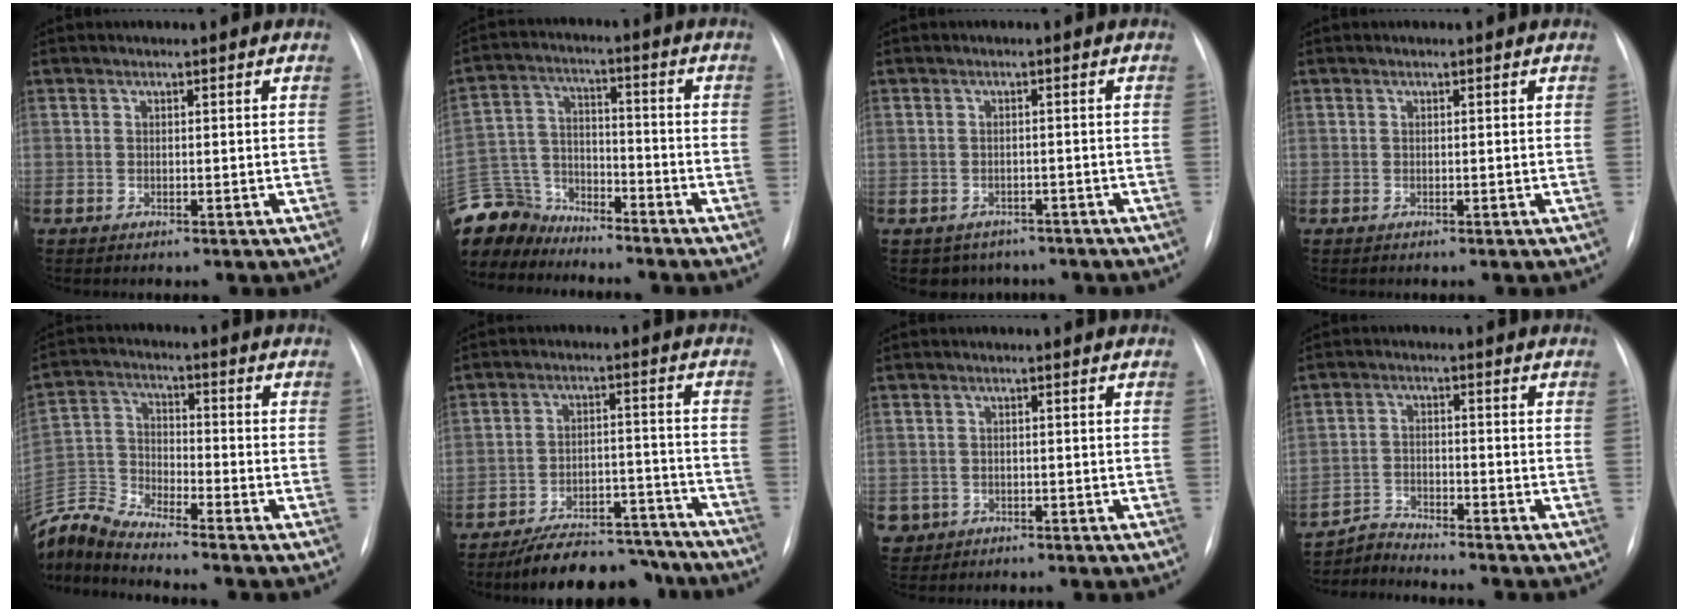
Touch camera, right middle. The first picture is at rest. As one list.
[{"total": 11.8, "force": [-11.1, 3.6, 1.4], "torque": [-0.041, 0.012, -0.216]}, {"total": 4.6, "force": [-3.6, 2.8, 0.1], "torque": [0.003, 0.012, -0.045]}, {"total": 0.0}, {"total": 9.5, "force": [-9.3, -1.3, 0.9], "torque": [-0.034, 0.008, -0.188]}, {"total": 14.3, "force": [-12.9, 4.6, 4.0], "torque": [-0.039, 0.033, -0.182]}, {"total": 3.0, "force": [-1.3, 2.7, 0.2], "torque": [-0.003, 0.004, -0.021]}, {"total": 4.2, "force": [-3.9, -0.9, -1.0], "torque": [0.013, -0.017, -0.073]}]